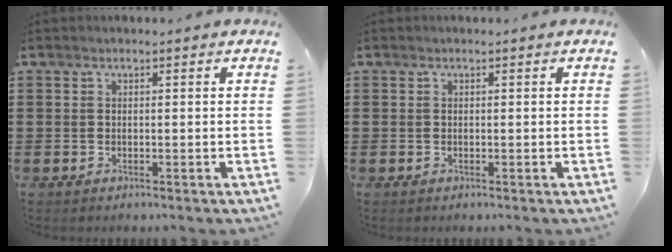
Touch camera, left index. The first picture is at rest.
{"total": 0.0}